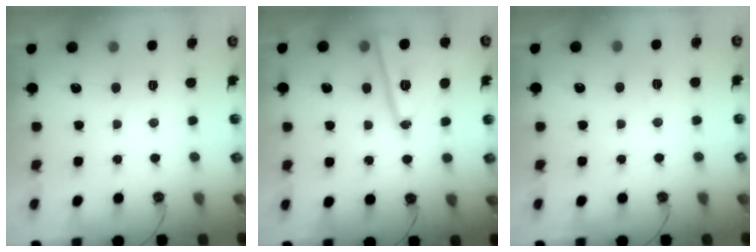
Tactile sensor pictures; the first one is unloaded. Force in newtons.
{"total": 15.9, "press": 15.9, "slide": 0.7}
{"total": 2.9, "press": 2.2, "slide": 1.9}